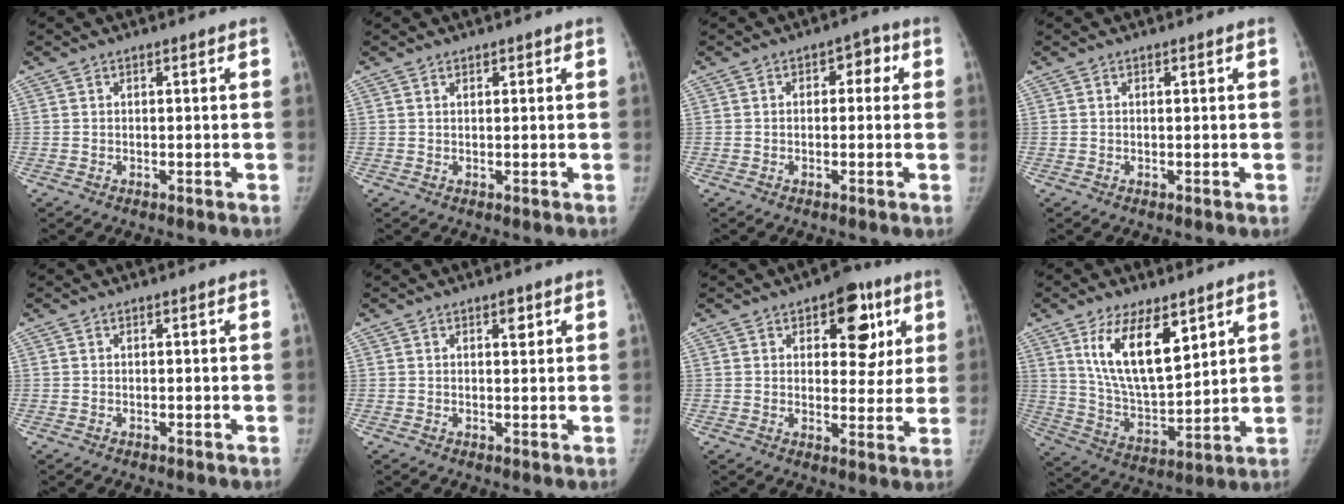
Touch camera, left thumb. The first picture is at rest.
{"total": 0.7, "force": [0.5, 0.4, 0.2], "torque": [0.002, -0.003, 0.006]}
{"total": 4.1, "force": [0.7, 2.7, 3.0], "torque": [-0.013, 0.013, 0.001]}
{"total": 0.0}
{"total": 0.0}
{"total": 2.0, "force": [1.1, 1.0, 1.4], "torque": [-0.010, -0.003, 0.014]}
{"total": 11.5, "force": [4.9, 6.7, 7.9], "torque": [-0.047, -0.013, 0.060]}
{"total": 15.0, "force": [7.6, 6.5, 11.2], "torque": [-0.170, -0.045, 0.154]}